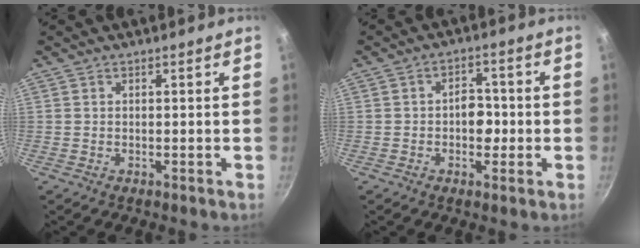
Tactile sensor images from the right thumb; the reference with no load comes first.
{"total": 5.3, "force": [-0.7, 3.6, 3.9], "torque": [-0.031, 0.013, -0.014]}